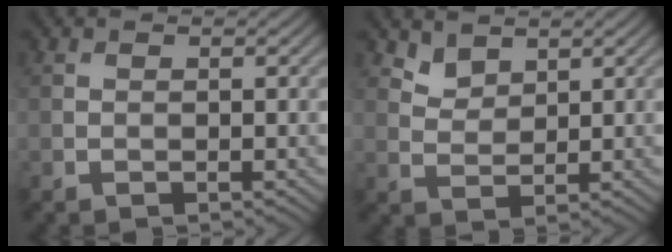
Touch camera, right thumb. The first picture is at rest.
{"total": 2.6, "force": [2.2, 1.3, 0.7], "torque": [-0.021, -0.007, 0.050]}